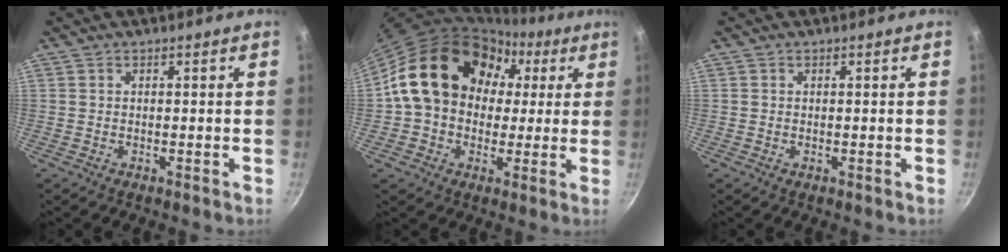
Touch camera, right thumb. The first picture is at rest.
{"total": 19.6, "force": [3.2, 15.8, 11.1], "torque": [-0.152, 0.044, 0.048]}
{"total": 0.0}